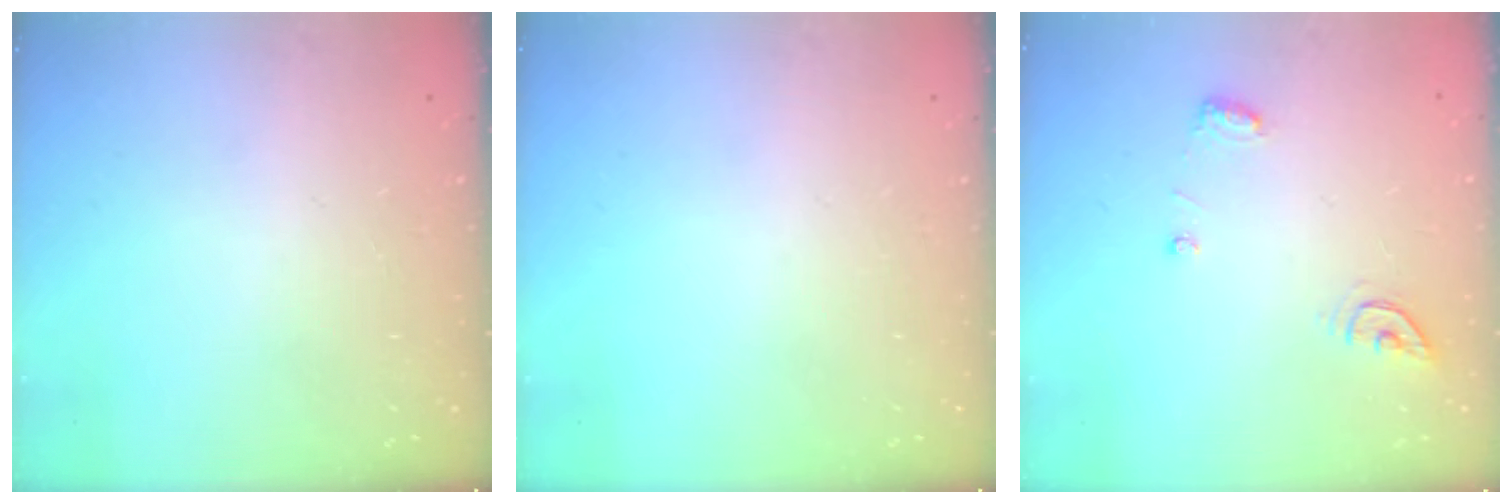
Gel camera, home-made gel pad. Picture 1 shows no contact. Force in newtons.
{"total": 0.0}
{"total": 6.4, "press": 6.4, "slide": 0.6}